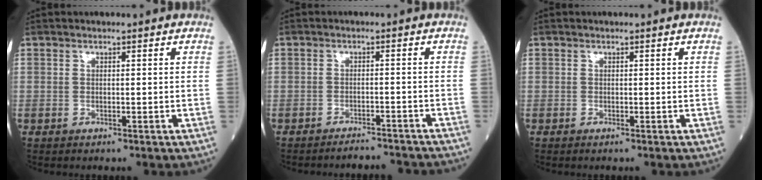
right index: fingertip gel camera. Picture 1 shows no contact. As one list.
[{"total": 6.8, "force": [-6.6, 0.5, 1.3], "torque": [-0.010, -0.004, -0.081]}, {"total": 0.0}]